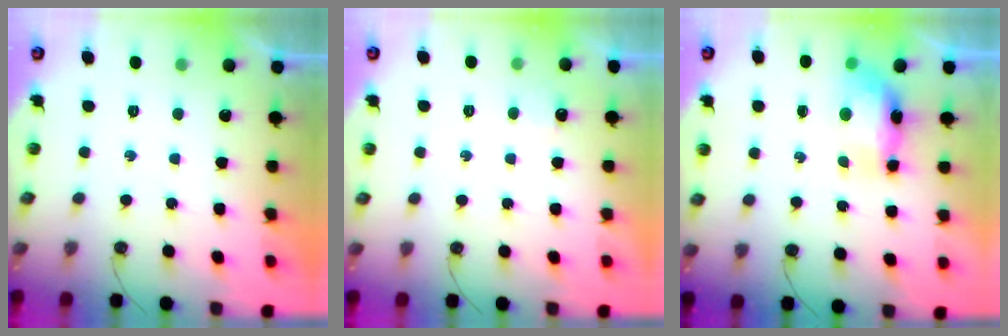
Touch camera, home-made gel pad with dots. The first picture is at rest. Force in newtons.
{"total": 2.9, "press": 2.8, "slide": 0.5}
{"total": 8.4, "press": 8.4, "slide": 0.6}